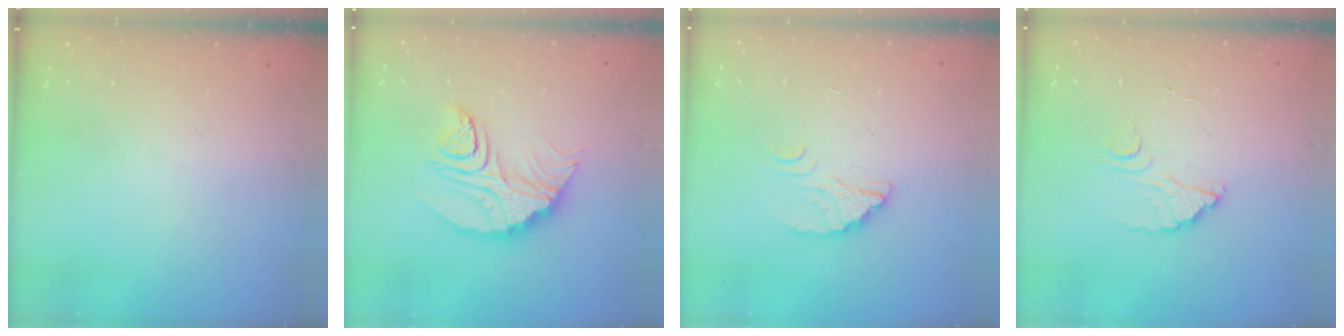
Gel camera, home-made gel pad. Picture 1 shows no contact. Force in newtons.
{"total": 12.5, "press": 12.5, "slide": 0.6}
{"total": 2.3, "press": 2.3, "slide": 0.2}
{"total": 3.7, "press": 3.7, "slide": 0.1}